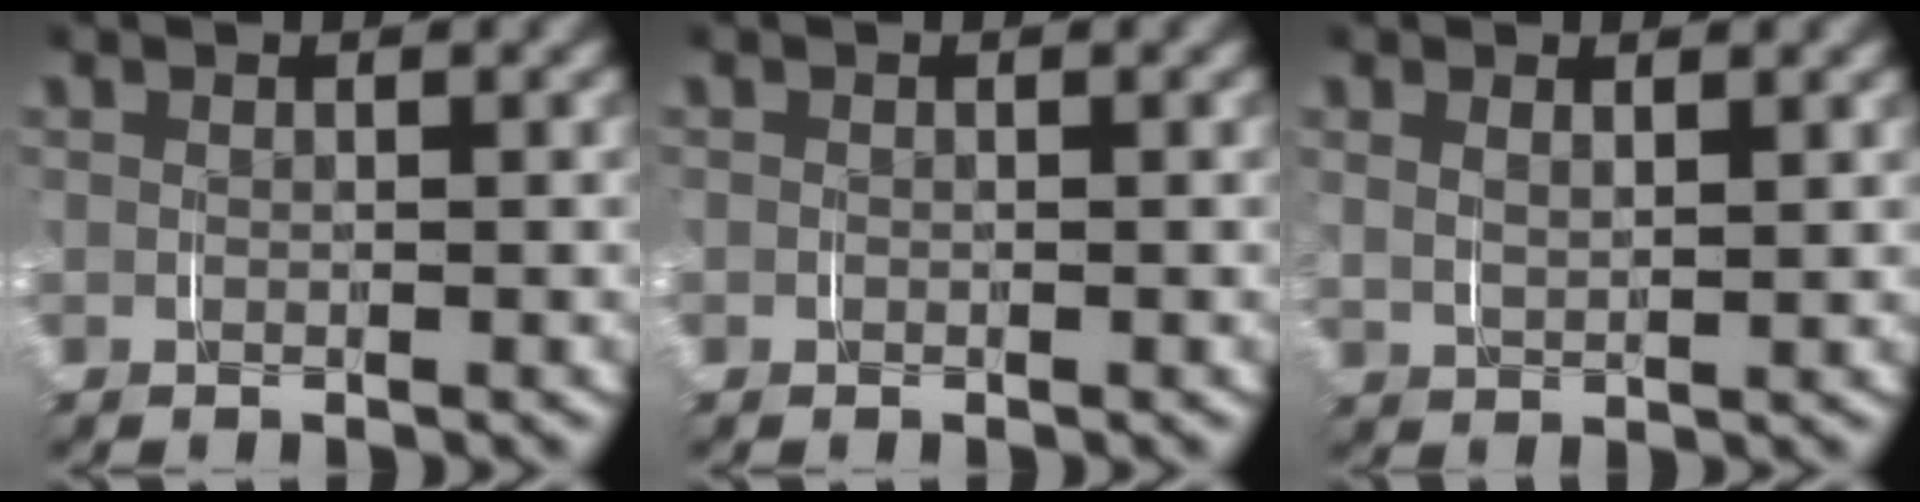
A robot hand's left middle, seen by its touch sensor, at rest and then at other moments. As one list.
[{"total": 0.0}, {"total": 1.6, "force": [1.1, 0.6, 1.0], "torque": [-0.023, -0.004, 0.026]}]